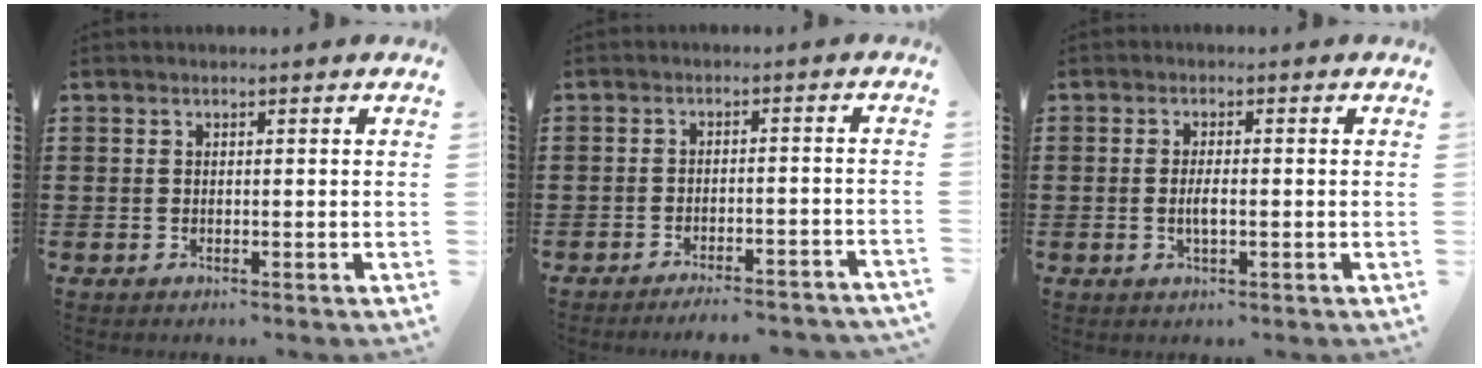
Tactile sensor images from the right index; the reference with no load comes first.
{"total": 3.2, "force": [-3.1, -0.3, 0.9], "torque": [-0.018, -0.001, -0.063]}
{"total": 2.4, "force": [-0.4, 0.7, 2.3], "torque": [-0.042, -0.001, -0.008]}